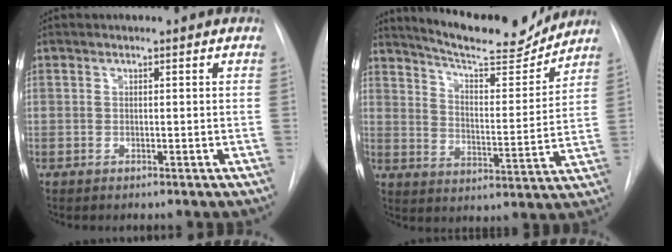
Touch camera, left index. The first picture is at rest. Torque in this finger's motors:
{"motor_torque": [0.93, -1.20, 0.23, 0.05]}